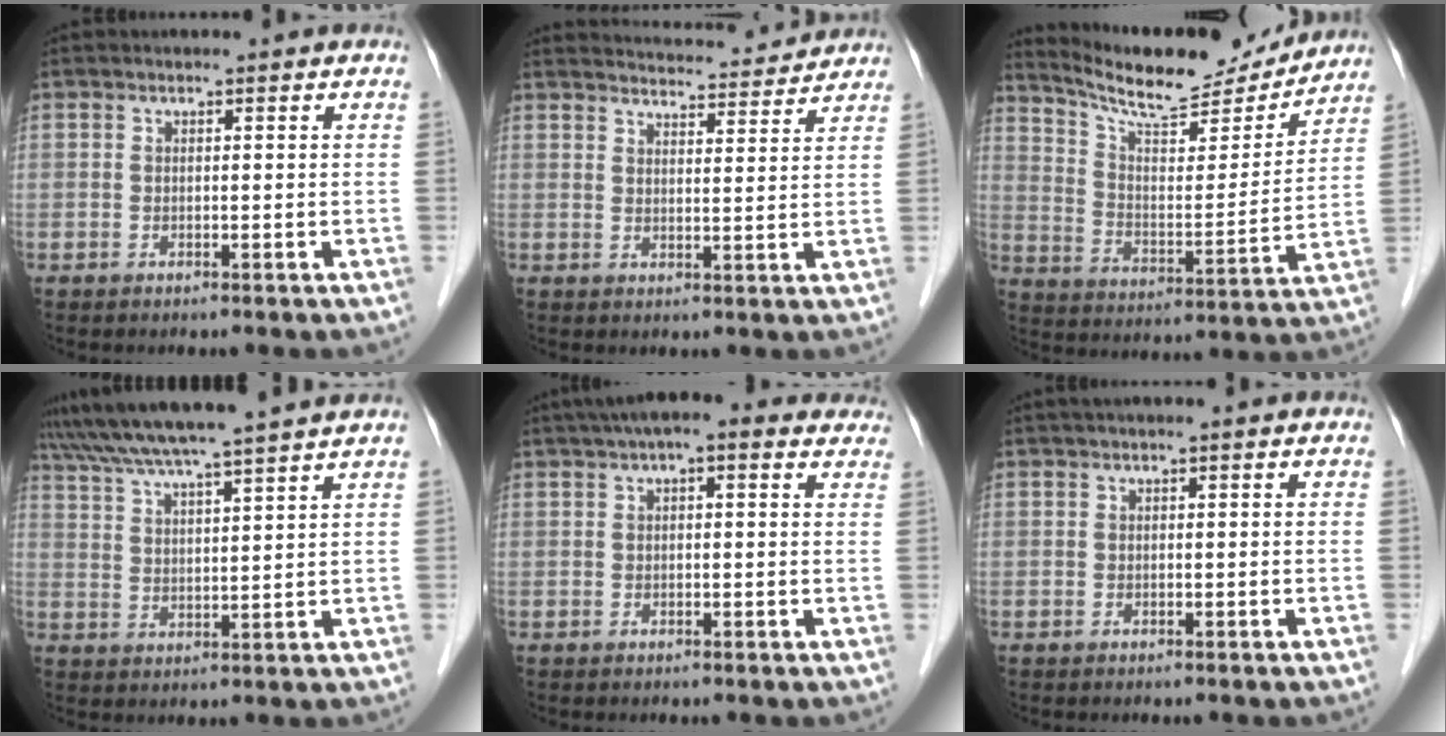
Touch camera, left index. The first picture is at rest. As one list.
[{"total": 11.3, "force": [11.1, 1.1, 2.0], "torque": [-0.024, 0.013, 0.138]}, {"total": 16.6, "force": [15.5, 2.8, 5.3], "torque": [-0.092, -0.011, 0.242]}, {"total": 12.5, "force": [10.9, -1.7, 5.8], "torque": [-0.104, 0.013, 0.170]}, {"total": 8.6, "force": [5.7, 2.6, 5.8], "torque": [-0.082, 0.045, 0.075]}, {"total": 0.6, "force": [0.2, 0.1, 0.6], "torque": [-0.013, 0.010, 0.003]}]